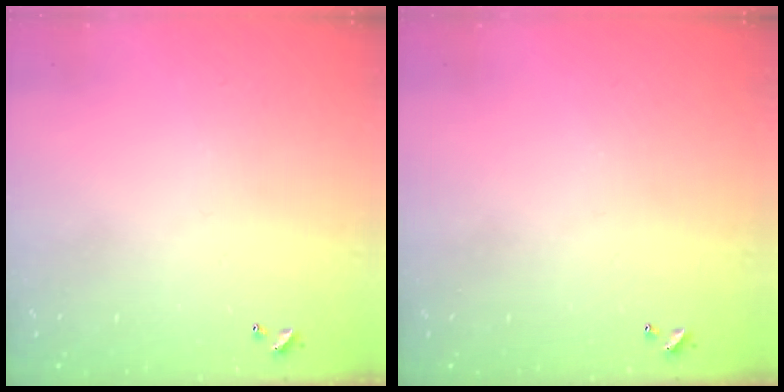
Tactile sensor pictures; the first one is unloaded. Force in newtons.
{"total": 0.0}